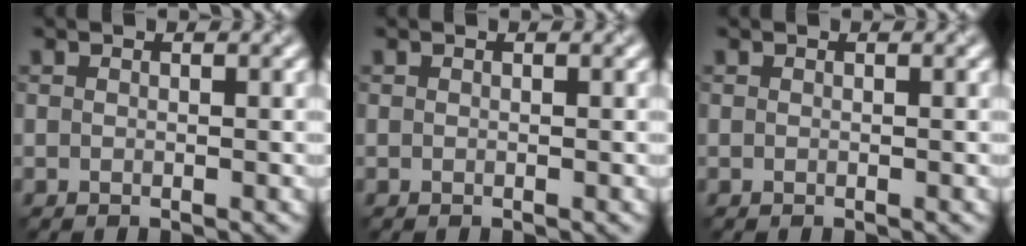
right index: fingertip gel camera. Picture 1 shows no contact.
{"total": 0.0}
{"total": 0.0}